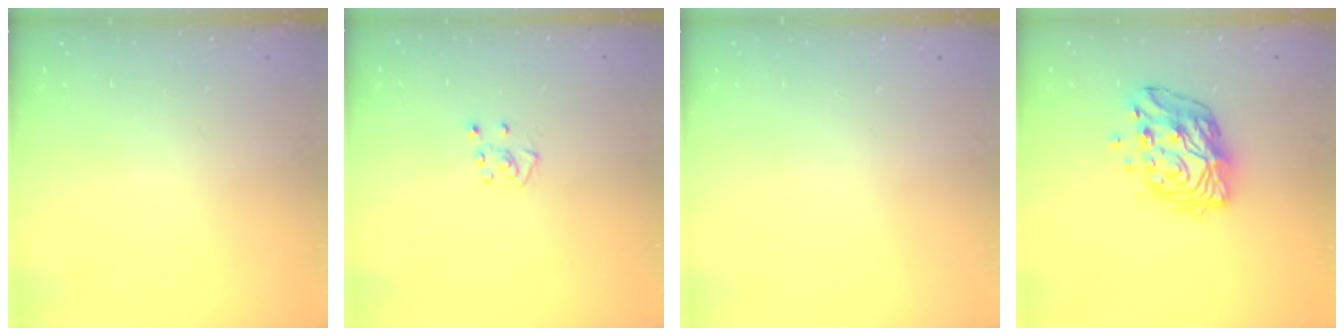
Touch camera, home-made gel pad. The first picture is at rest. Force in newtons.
{"total": 3.7, "press": 3.6, "slide": 0.4}
{"total": 0.0}
{"total": 14.1, "press": 14.0, "slide": 1.3}